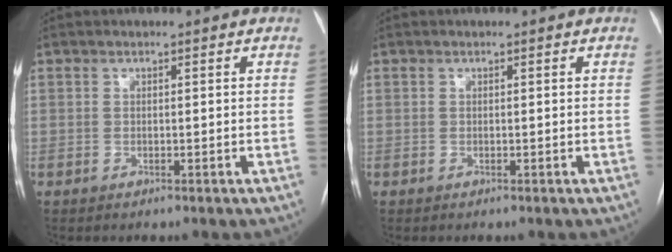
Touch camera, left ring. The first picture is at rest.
{"total": 0.0}